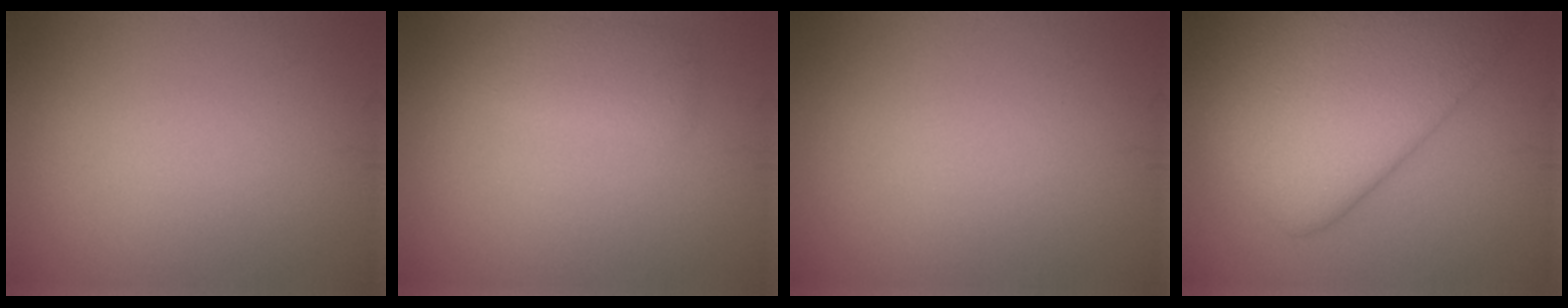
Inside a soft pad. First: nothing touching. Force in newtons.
{"total": 2.5, "press": 2.5, "slide": 0.1}
{"total": 0.0}
{"total": 12.6, "press": 12.6, "slide": 0.1}